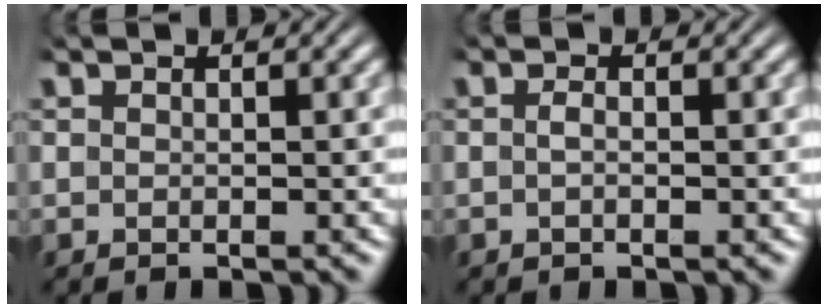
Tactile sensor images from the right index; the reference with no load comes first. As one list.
[{"total": 0.7, "force": [-0.5, -0.1, 0.6], "torque": [-0.016, -0.006, -0.006]}]